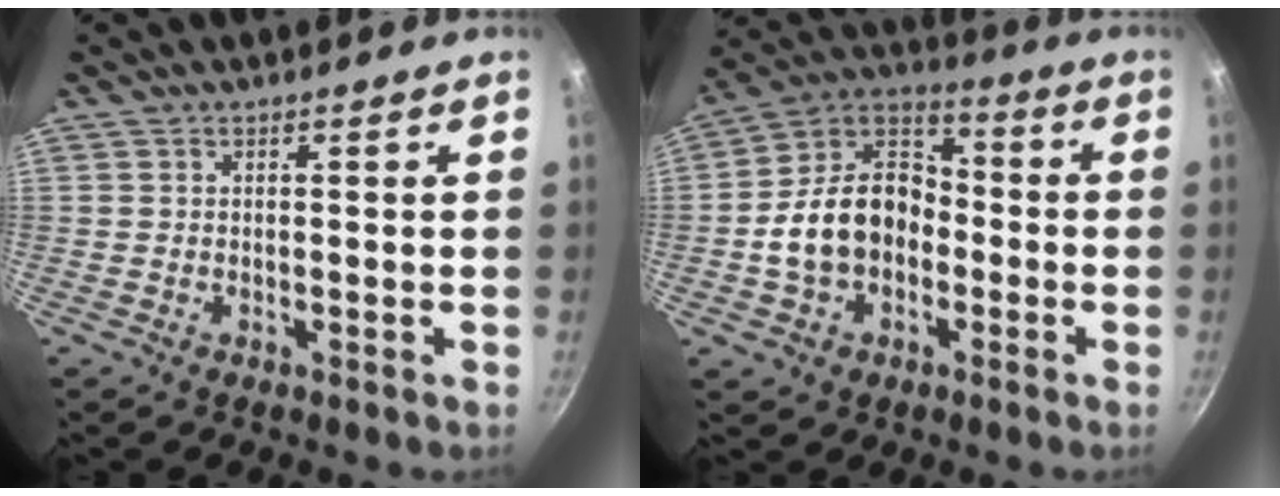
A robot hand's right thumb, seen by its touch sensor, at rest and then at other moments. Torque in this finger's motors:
{"motor_torque": [0.72, 2.58, 1.53, -0.64, 0.22]}